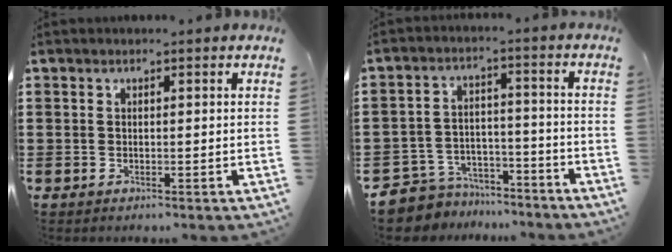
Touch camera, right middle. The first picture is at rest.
{"total": 6.8, "force": [-6.7, 1.3, 0.1], "torque": [-0.018, 0.014, -0.140]}